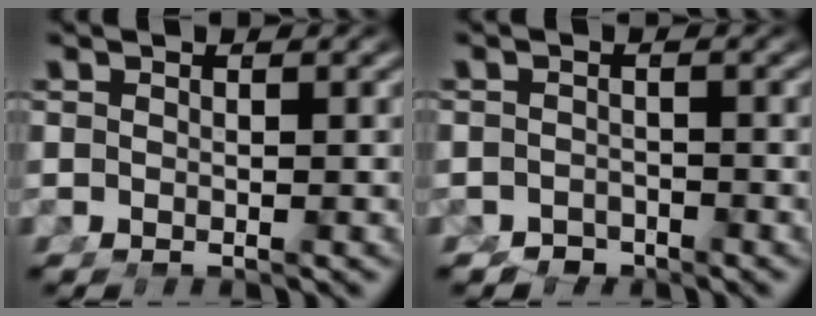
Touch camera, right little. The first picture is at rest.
{"total": 2.2, "force": [-2.0, 0.8, -0.2], "torque": [0.006, -0.019, -0.027]}